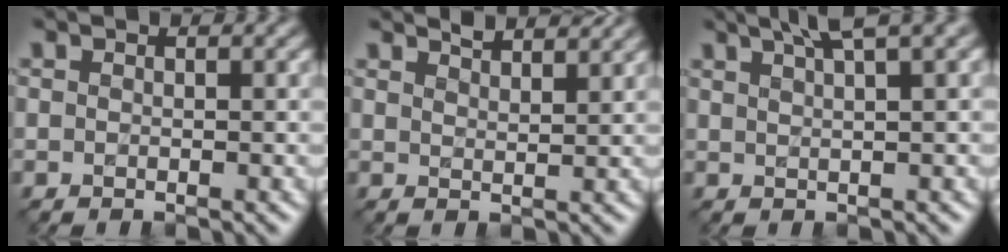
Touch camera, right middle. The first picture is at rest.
{"total": 2.8, "force": [2.5, 0.6, 1.2], "torque": [-0.002, 0.005, 0.025]}
{"total": 4.4, "force": [3.0, 0.7, 3.1], "torque": [-0.033, 0.014, 0.044]}